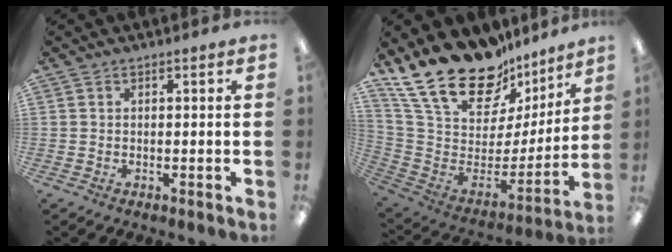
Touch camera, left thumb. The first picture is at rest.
{"total": 24.8, "force": [18.6, 11.9, 11.3], "torque": [-0.206, -0.130, 0.344]}